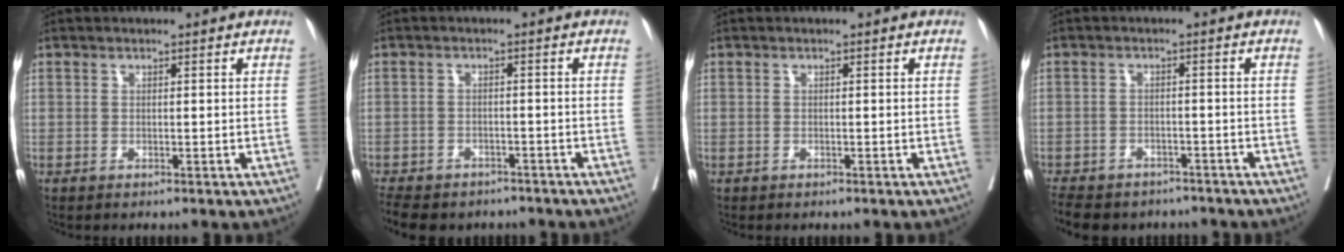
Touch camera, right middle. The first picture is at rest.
{"total": 12.4, "force": [-10.0, 5.5, 4.7], "torque": [-0.113, -0.011, -0.130]}
{"total": 0.0}
{"total": 13.2, "force": [-11.0, 5.7, 4.6], "torque": [-0.111, -0.007, -0.141]}